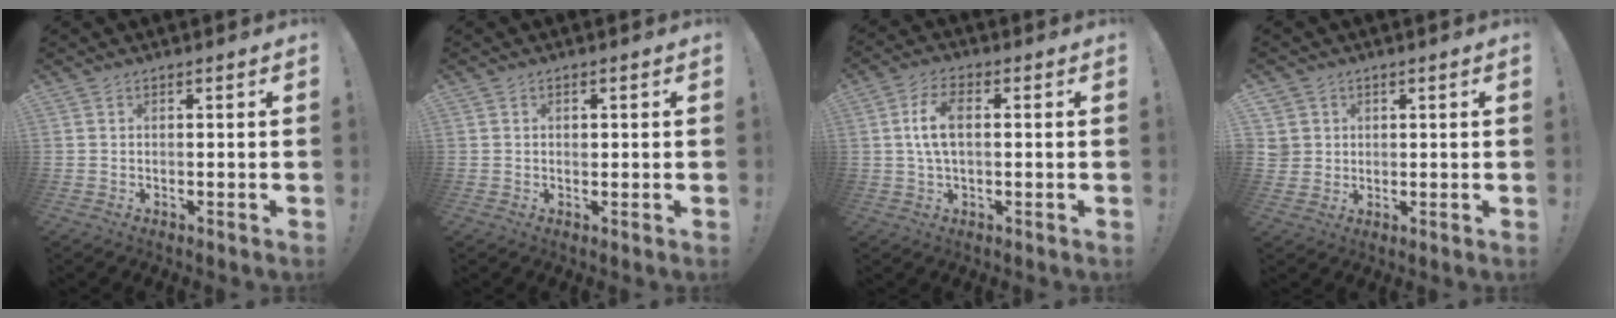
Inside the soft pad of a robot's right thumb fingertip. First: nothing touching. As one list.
[{"total": 0.7, "force": [0.1, 0.6, 0.3], "torque": [-0.002, 0.001, 0.000]}, {"total": 7.7, "force": [0.8, 3.8, 6.6], "torque": [-0.130, 0.006, 0.015]}, {"total": 4.1, "force": [1.5, 3.8, 0.6], "torque": [-0.010, -0.003, 0.029]}]